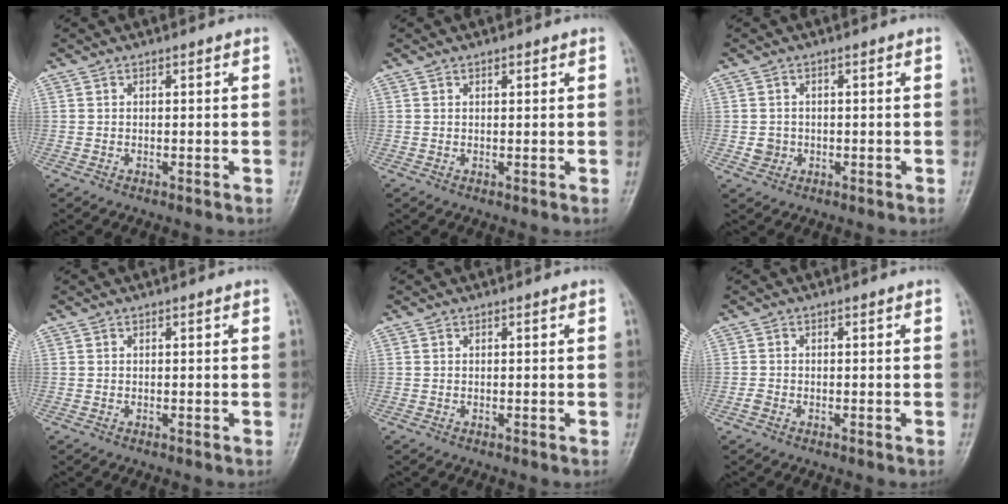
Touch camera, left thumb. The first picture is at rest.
{"total": 1.1, "force": [0.6, 0.5, 0.7], "torque": [-0.008, -0.002, 0.009]}
{"total": 2.2, "force": [-0.4, 2.1, 0.6], "torque": [0.000, 0.005, -0.004]}
{"total": 0.0}
{"total": 0.0}
{"total": 1.0, "force": [-0.5, 0.8, 0.5], "torque": [-0.008, 0.000, -0.012]}